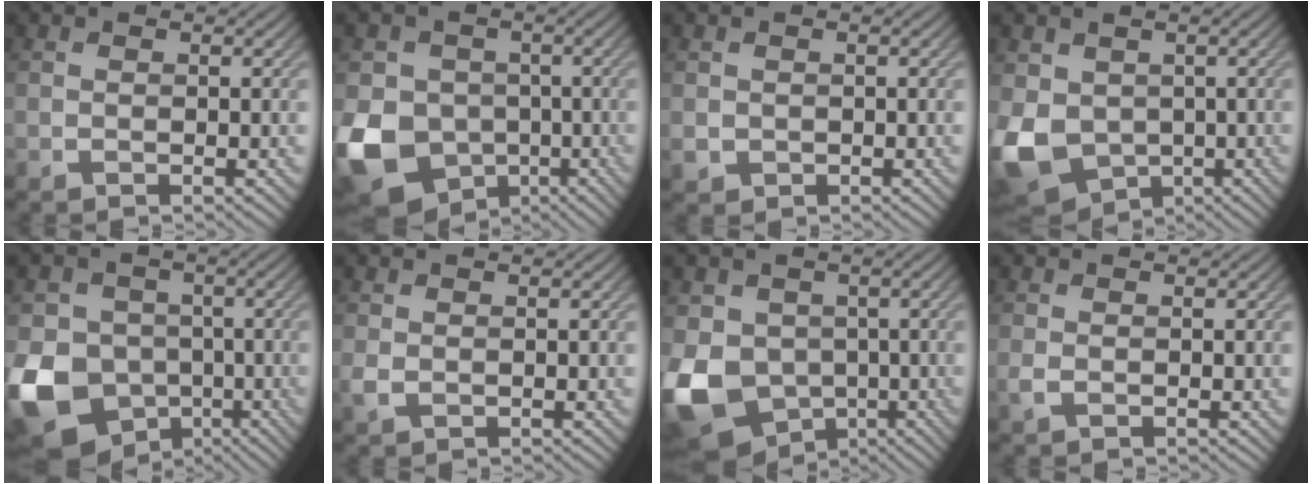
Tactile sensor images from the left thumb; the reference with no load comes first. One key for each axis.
{"total": 14.0, "fx": -4.4, "fy": 11.8, "fz": 6.1, "tx": -0.173, "ty": -0.040, "tz": -0.095}
{"total": 1.3, "fx": 0.0, "fy": 1.3, "fz": 0.3, "tx": -0.011, "ty": -0.009, "tz": 0.001}
{"total": 9.7, "fx": -1.3, "fy": 7.8, "fz": 5.6, "tx": -0.163, "ty": -0.033, "tz": -0.019}
{"total": 15.4, "fx": -5.5, "fy": 12.9, "fz": 6.5, "tx": -0.181, "ty": -0.042, "tz": -0.117}
{"total": 1.3, "fx": 0.1, "fy": 0.9, "fz": 0.9, "tx": -0.027, "ty": -0.003, "tz": 0.003}
{"total": 13.1, "fx": -3.3, "fy": 10.8, "fz": 6.7, "tx": -0.191, "ty": -0.038, "tz": -0.058}
{"total": 0.9, "fx": -0.2, "fy": 0.4, "fz": 0.8, "tx": -0.024, "ty": -0.003, "tz": -0.004}